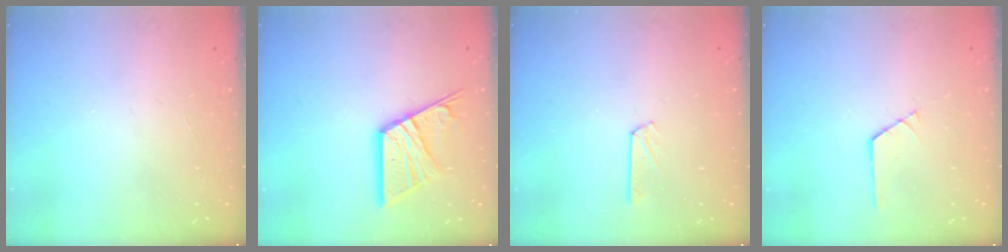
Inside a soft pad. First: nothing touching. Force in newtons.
{"total": 13.8, "press": 13.8, "slide": 1.0}
{"total": 3.7, "press": 3.7, "slide": 0.4}
{"total": 1.0, "press": 1.0, "slide": 0.1}